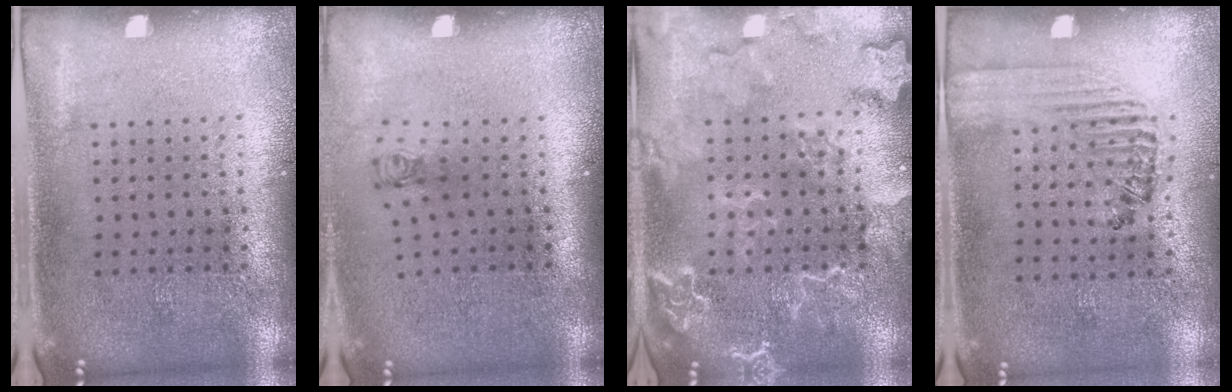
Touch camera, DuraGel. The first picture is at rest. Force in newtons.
{"total": 0.7, "press": 0.4, "slide": 0.6}
{"total": 2.5, "press": 2.5, "slide": 0.4}
{"total": 1.4, "press": 1.2, "slide": 0.7}